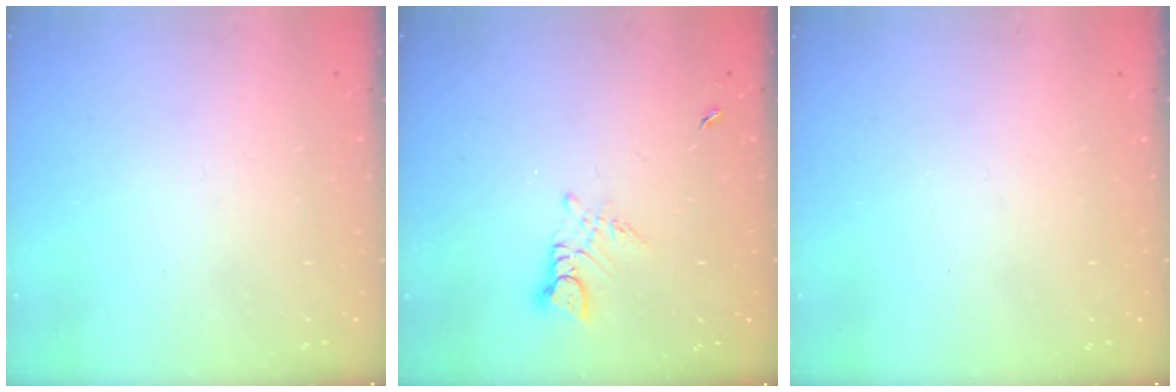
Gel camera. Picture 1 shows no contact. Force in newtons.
{"total": 3.0, "press": 2.9, "slide": 0.4}
{"total": 0.0}